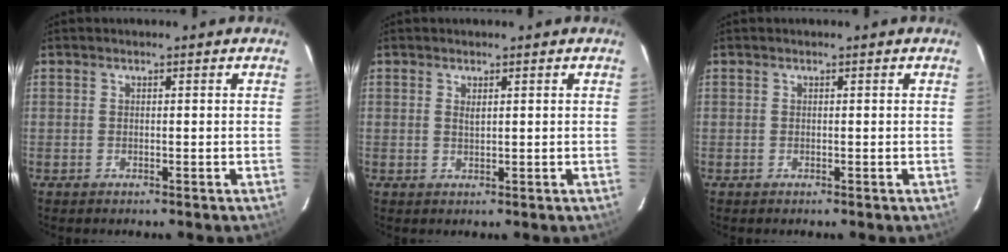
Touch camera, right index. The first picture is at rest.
{"total": 0.8, "force": [0.4, 0.0, 0.7], "torque": [-0.014, 0.000, 0.008]}
{"total": 0.0}